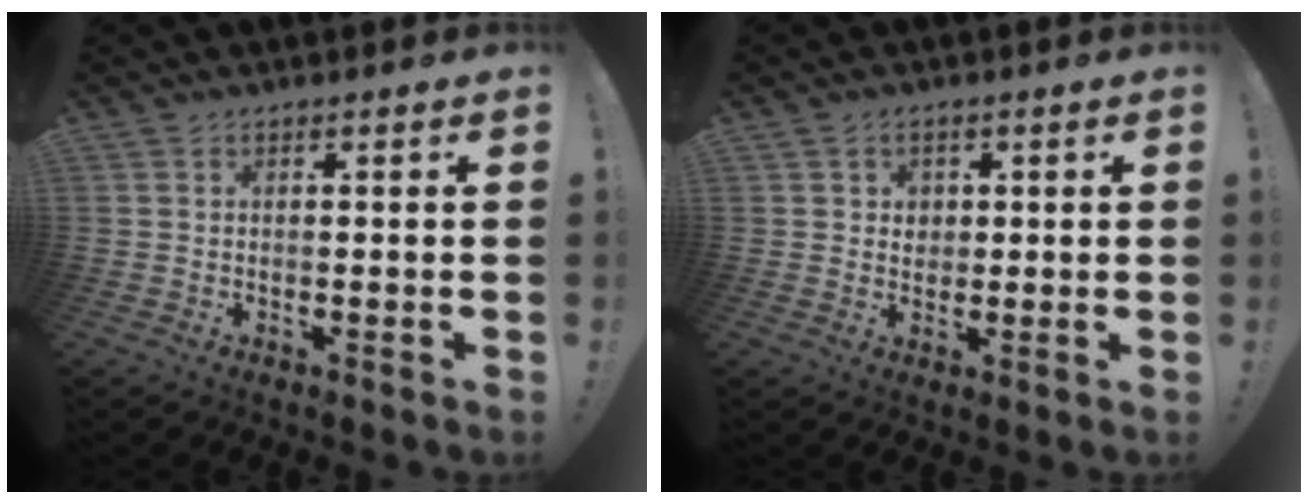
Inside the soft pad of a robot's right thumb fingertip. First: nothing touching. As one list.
[{"total": 3.0, "force": [0.8, 2.8, 0.7], "torque": [-0.011, -0.002, 0.015]}]